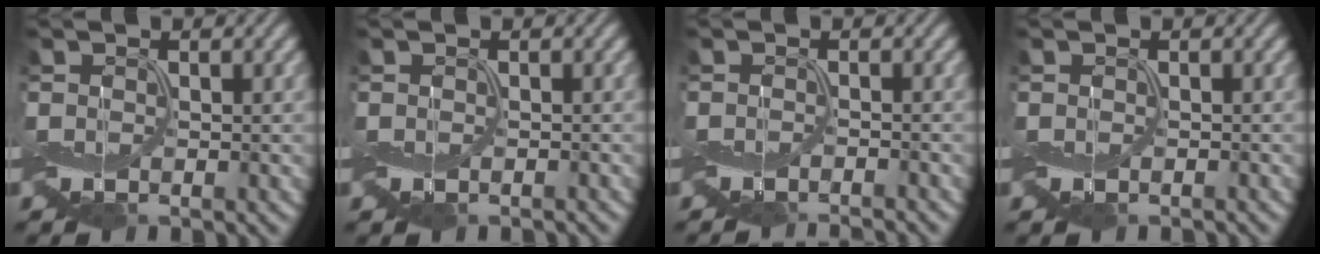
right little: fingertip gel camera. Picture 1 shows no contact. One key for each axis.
{"total": 0.0}
{"total": 2.3, "fx": -2.2, "fy": 0.1, "fz": 0.8, "tx": -0.005, "ty": -0.009, "tz": -0.039}
{"total": 0.0}